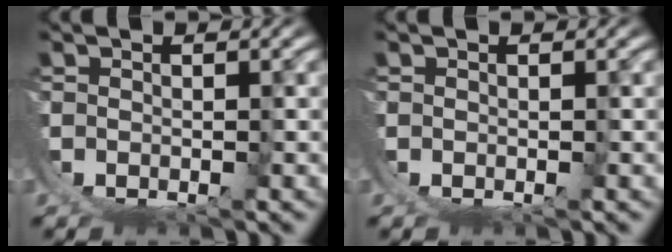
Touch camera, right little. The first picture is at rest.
{"total": 0.0}